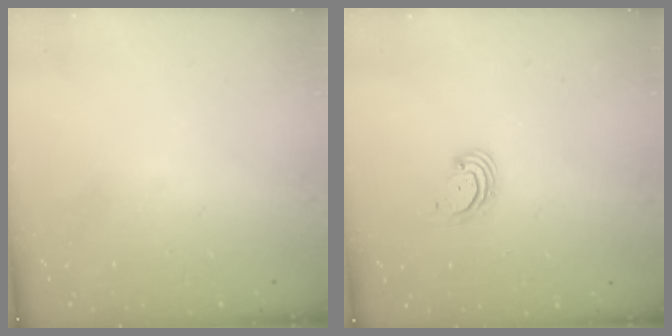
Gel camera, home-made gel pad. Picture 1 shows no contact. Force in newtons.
{"total": 3.0, "press": 3.0, "slide": 0.3}